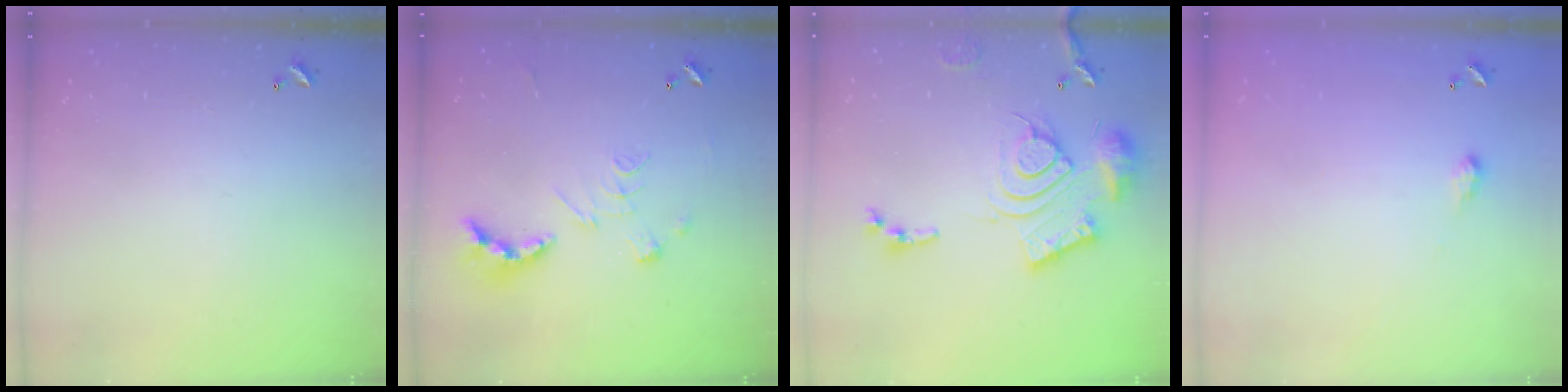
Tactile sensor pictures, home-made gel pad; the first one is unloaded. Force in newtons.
{"total": 2.5, "press": 2.0, "slide": 1.5}
{"total": 19.5, "press": 19.4, "slide": 2.0}
{"total": 2.0, "press": 2.0, "slide": 0.3}